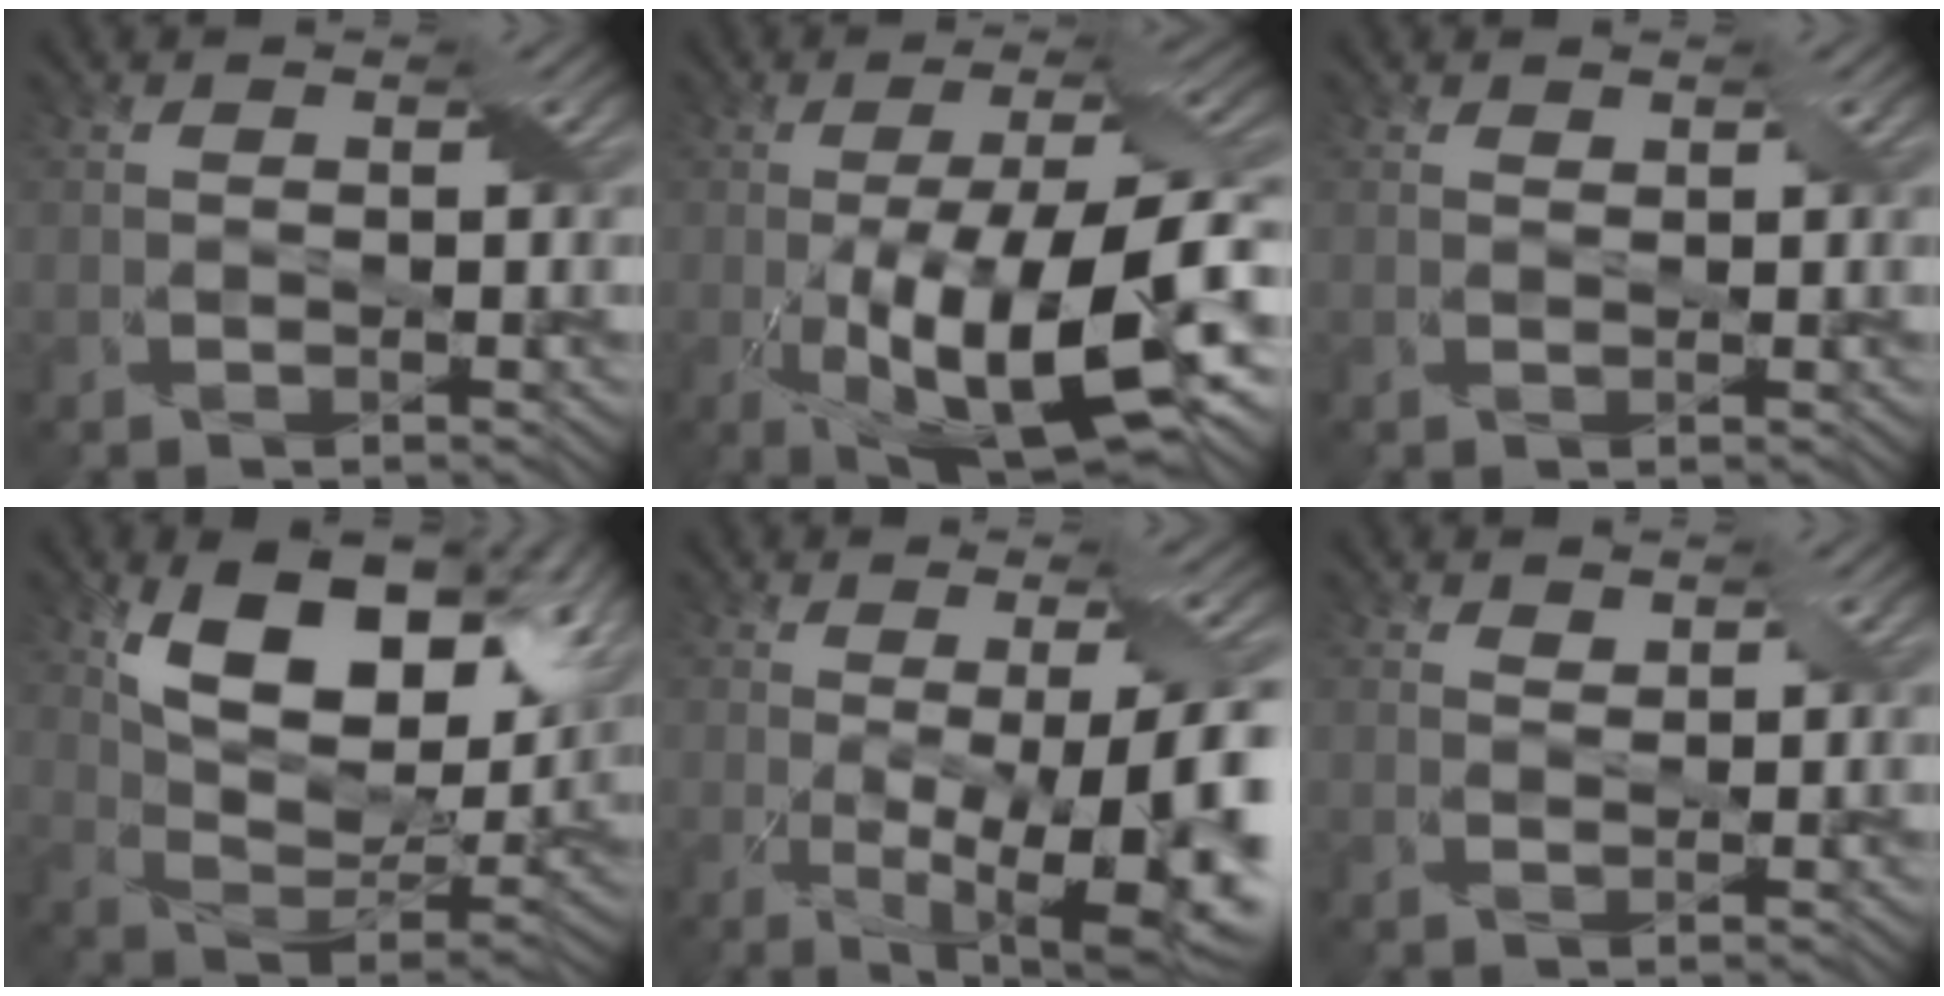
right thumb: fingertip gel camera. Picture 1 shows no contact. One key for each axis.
{"total": 16.6, "fx": -3.9, "fy": 5.3, "fz": 15.2, "tx": -0.246, "ty": -0.012, "tz": -0.063}
{"total": 0.5, "fx": 0.5, "fy": 0.1, "fz": -0.1, "tx": 0.001, "ty": -0.001, "tz": 0.006}
{"total": 15.0, "fx": 8.0, "fy": 7.3, "fz": 10.4, "tx": -0.182, "ty": -0.009, "tz": 0.135}
{"total": 15.4, "fx": -2.4, "fy": 4.6, "fz": 14.5, "tx": -0.203, "ty": -0.030, "tz": -0.015}
{"total": 1.1, "fx": 1.0, "fy": 0.0, "fz": -0.3, "tx": 0.004, "ty": -0.003, "tz": 0.019}